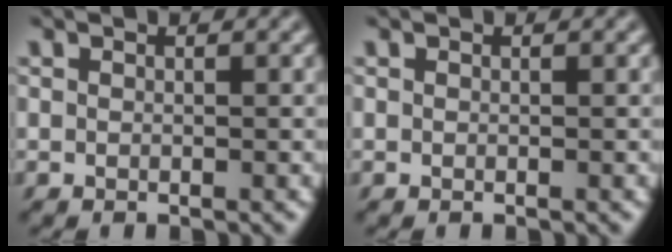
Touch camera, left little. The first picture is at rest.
{"total": 0.0}